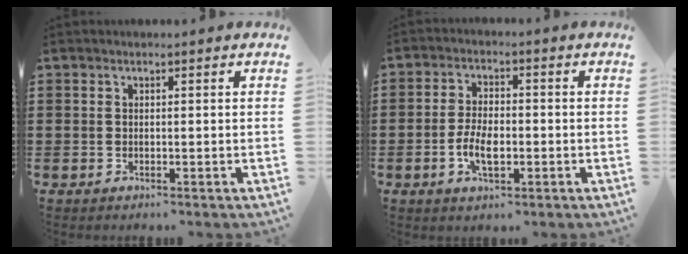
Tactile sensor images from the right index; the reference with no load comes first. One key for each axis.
{"total": 5.2, "fx": -1.4, "fy": 2.6, "fz": 4.3, "tx": -0.094, "ty": 0.001, "tz": -0.029}